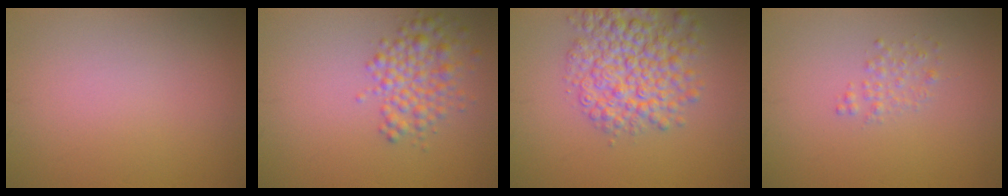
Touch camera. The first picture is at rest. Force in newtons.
{"total": 3.6, "press": 3.6, "slide": 0.1}
{"total": 7.0, "press": 7.0, "slide": 0.2}
{"total": 1.3, "press": 1.3, "slide": 0.0}